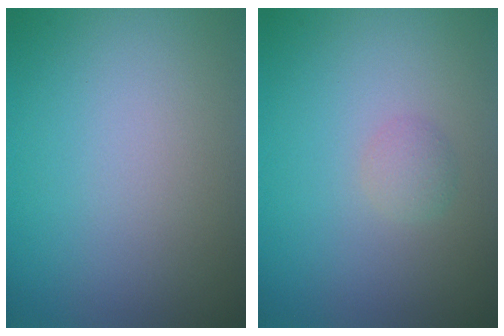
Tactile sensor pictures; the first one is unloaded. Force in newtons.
{"total": 1.1, "press": 1.1, "slide": 0.0}